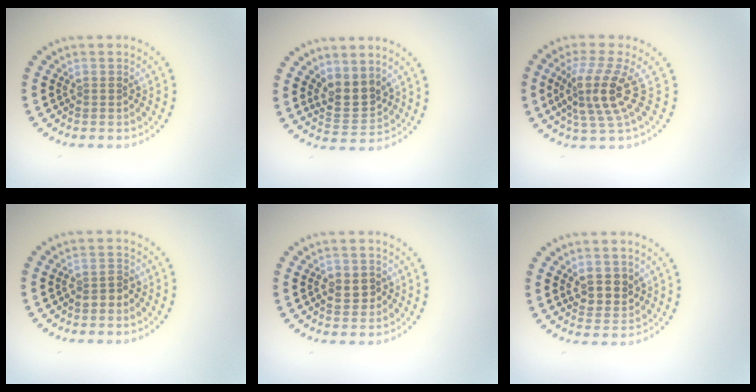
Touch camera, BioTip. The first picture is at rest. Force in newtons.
{"total": 3.1, "press": 2.8, "slide": 1.4}
{"total": 4.4, "press": 3.4, "slide": 2.9}
{"total": 1.4, "press": 1.2, "slide": 0.7}
{"total": 2.2, "press": 2.2, "slide": 0.4}
{"total": 2.6, "press": 2.4, "slide": 0.9}